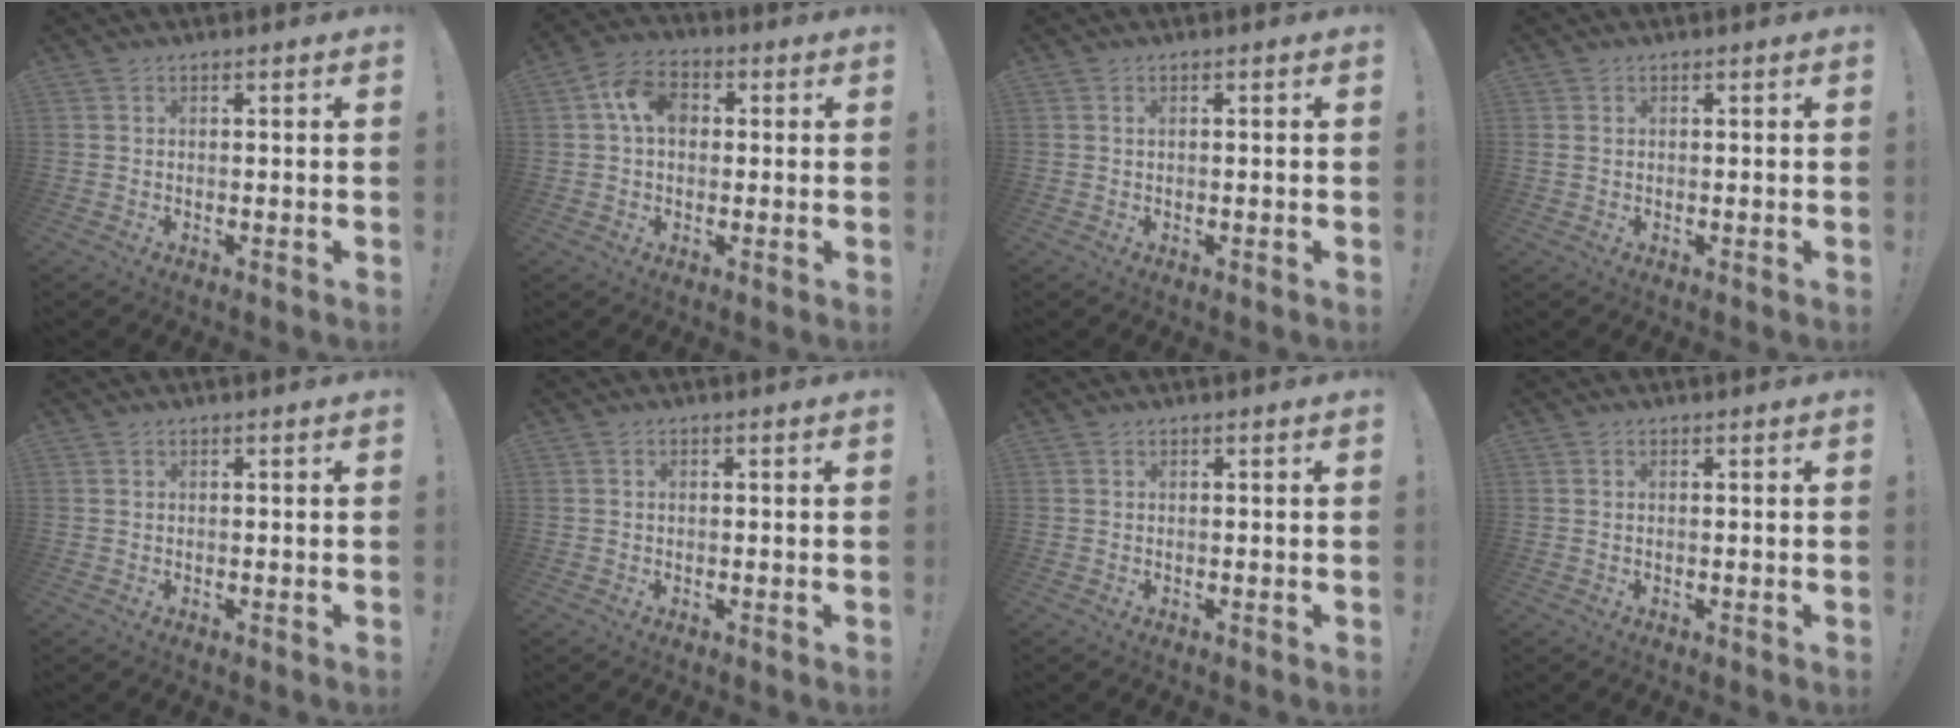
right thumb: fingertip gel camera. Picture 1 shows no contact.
{"total": 8.7, "force": [1.6, 6.3, 5.8], "torque": [-0.096, 0.015, 0.035]}
{"total": 0.7, "force": [0.0, -0.3, 0.7], "torque": [-0.013, -0.001, 0.001]}
{"total": 0.8, "force": [0.4, 0.5, 0.5], "torque": [-0.018, 0.006, 0.008]}
{"total": 0.0}
{"total": 0.6, "force": [-0.2, 0.5, 0.3], "torque": [-0.009, 0.004, -0.004]}
{"total": 0.0}
{"total": 0.6, "force": [0.1, -0.1, 0.5], "torque": [-0.014, 0.000, 0.002]}